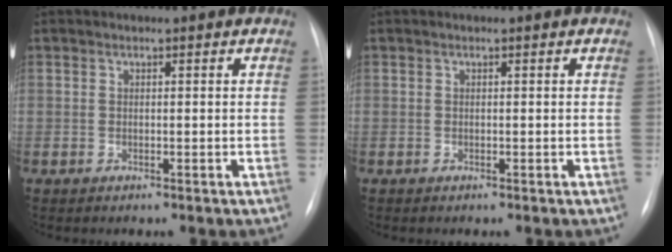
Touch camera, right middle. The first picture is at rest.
{"total": 0.0}